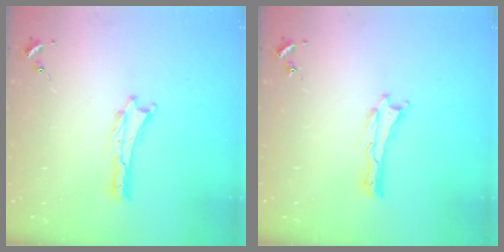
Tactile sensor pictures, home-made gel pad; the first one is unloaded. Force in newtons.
{"total": 0.0}